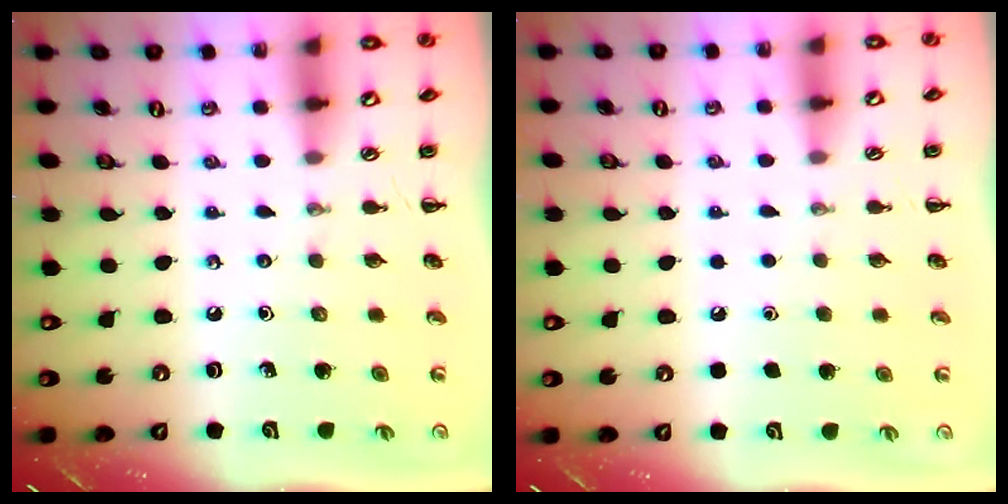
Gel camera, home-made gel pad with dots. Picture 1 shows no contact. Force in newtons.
{"total": 1.8, "press": 1.7, "slide": 0.1}